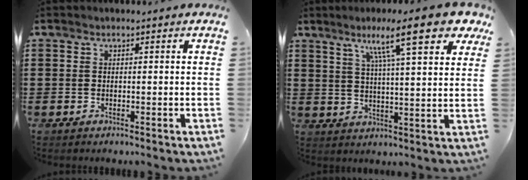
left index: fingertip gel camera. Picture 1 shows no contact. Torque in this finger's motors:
{"motor_torque": [2.14, 0.00, 0.69, 0.21]}